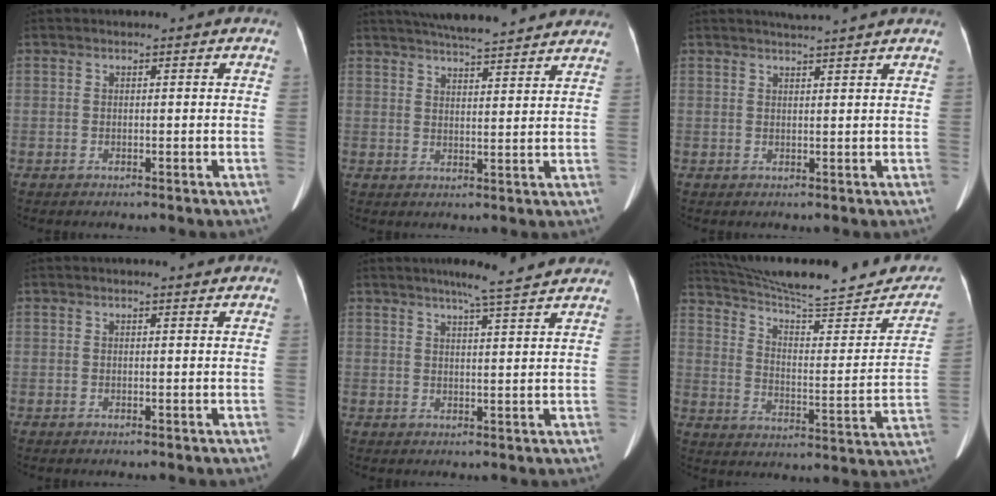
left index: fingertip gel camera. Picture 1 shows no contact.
{"total": 15.6, "force": [14.0, 1.8, 6.7], "torque": [-0.104, 0.027, 0.189]}
{"total": 4.3, "force": [4.0, -0.8, 1.5], "torque": [-0.021, 0.013, 0.051]}
{"total": 1.2, "force": [1.2, 0.0, 0.2], "torque": [-0.007, -0.005, 0.015]}
{"total": 7.8, "force": [6.7, -0.4, 3.8], "torque": [-0.062, 0.006, 0.083]}
{"total": 24.5, "force": [22.2, 3.4, 9.7], "torque": [-0.143, -0.044, 0.303]}